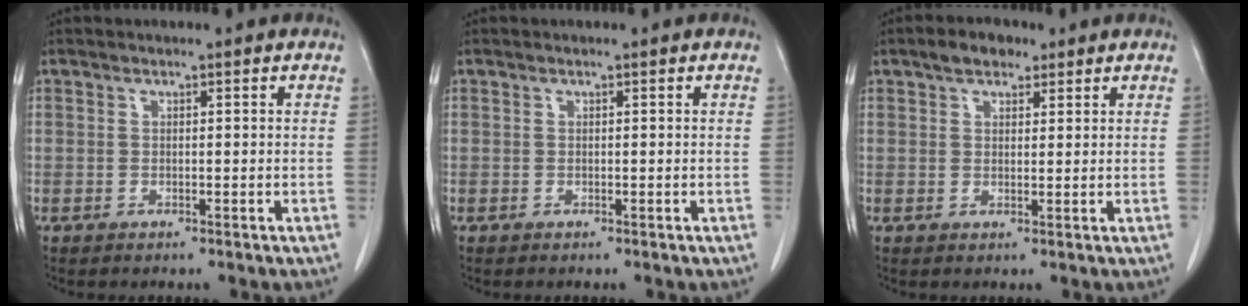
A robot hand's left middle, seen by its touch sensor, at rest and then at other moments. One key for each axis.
{"total": 0.0}
{"total": 3.9, "fx": 2.6, "fy": 2.2, "fz": 1.9, "tx": -0.033, "ty": 0.014, "tz": 0.043}